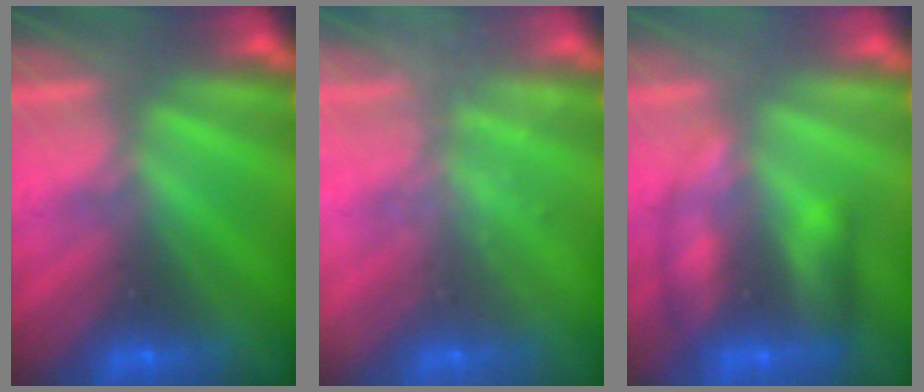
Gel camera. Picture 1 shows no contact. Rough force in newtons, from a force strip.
{"total": 1.7}
{"total": 2.4}